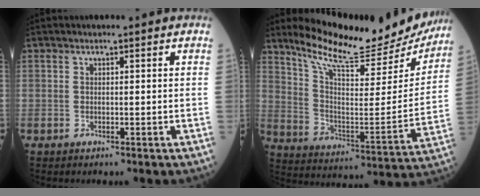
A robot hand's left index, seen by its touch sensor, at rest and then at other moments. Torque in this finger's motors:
{"motor_torque": [0.98, -1.16, 0.36, 0.09]}